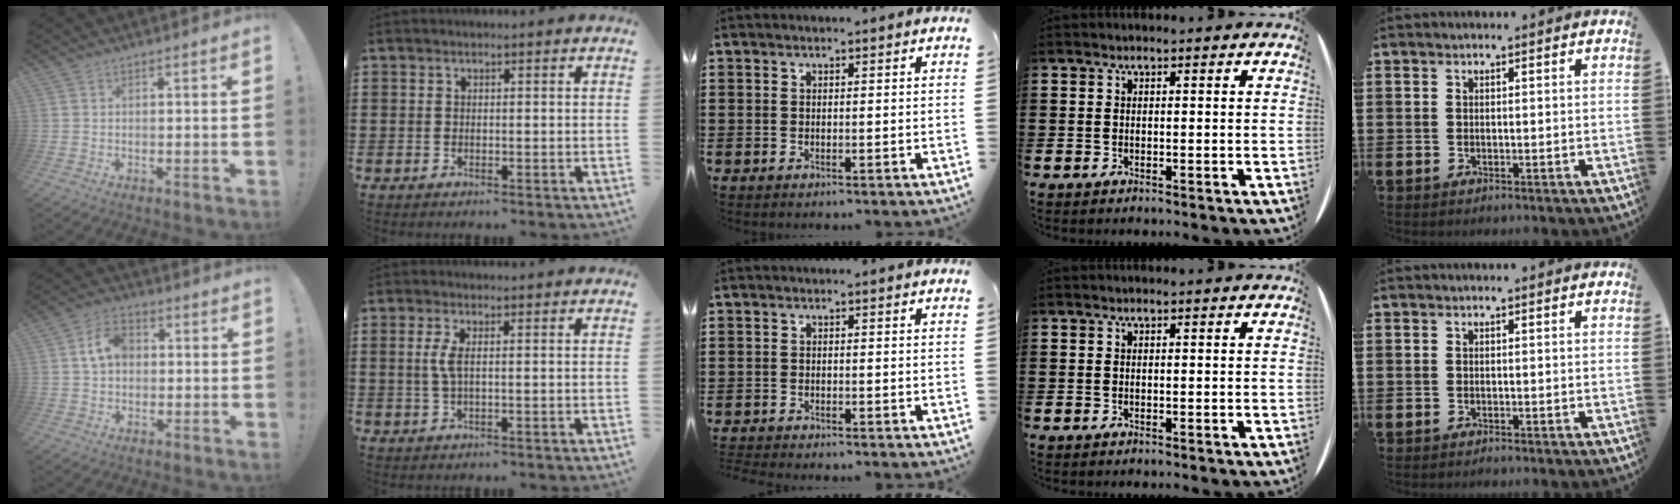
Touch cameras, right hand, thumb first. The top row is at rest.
{"thumb": {"total": 7.7, "force": [1.4, 5.7, 5.0], "torque": [-0.083, 0.014, 0.027]}, "index": {"total": 2.8, "force": [0.2, 0.6, 2.8], "torque": [-0.069, -0.006, -0.003]}, "middle": {"total": 0.9, "force": [-0.9, 0.0, 0.0], "torque": [-0.002, 0.001, -0.020]}}